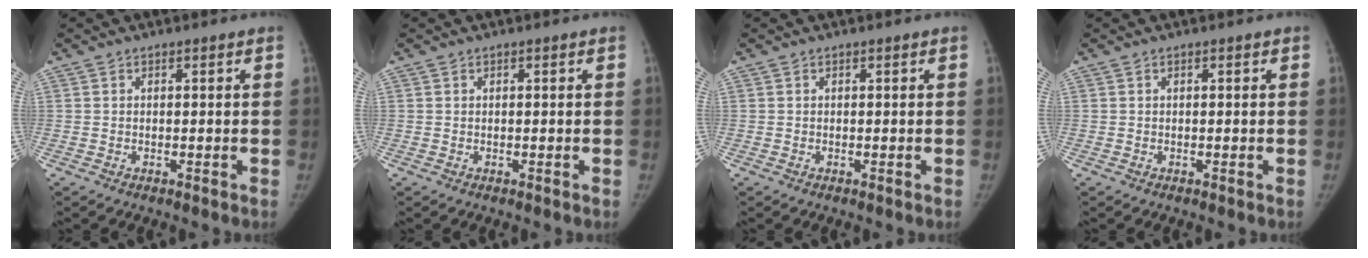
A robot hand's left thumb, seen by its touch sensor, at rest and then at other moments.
{"total": 0.0}
{"total": 0.0}
{"total": 0.0}